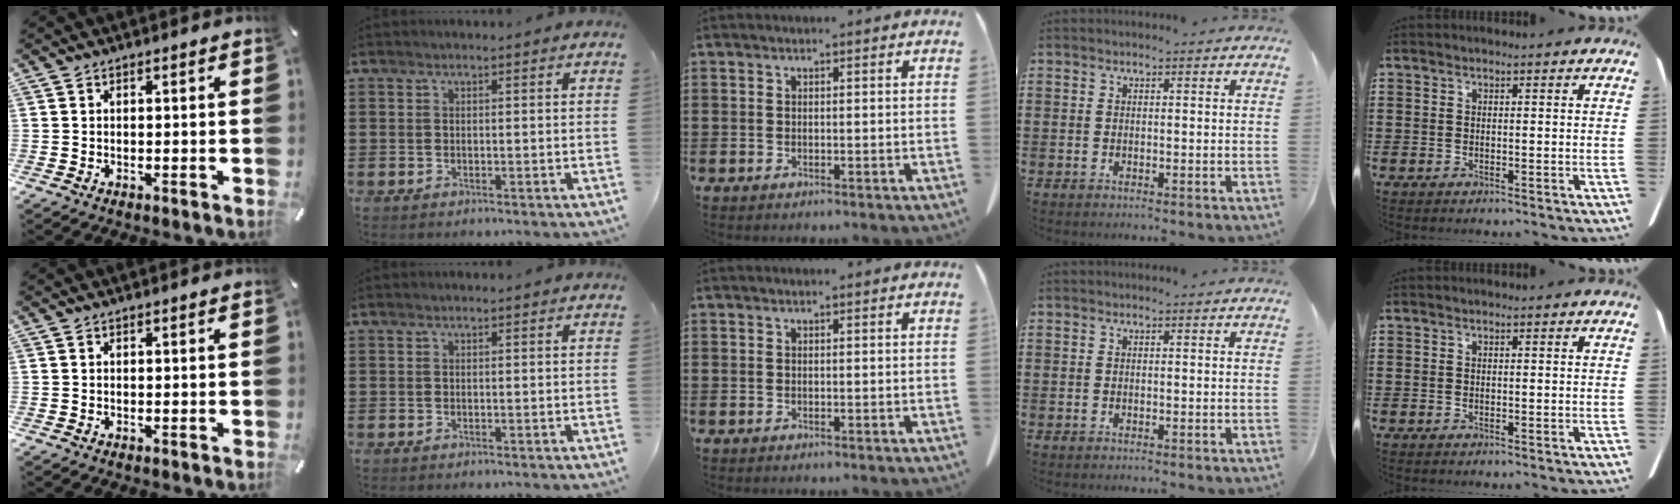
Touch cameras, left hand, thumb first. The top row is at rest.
{}